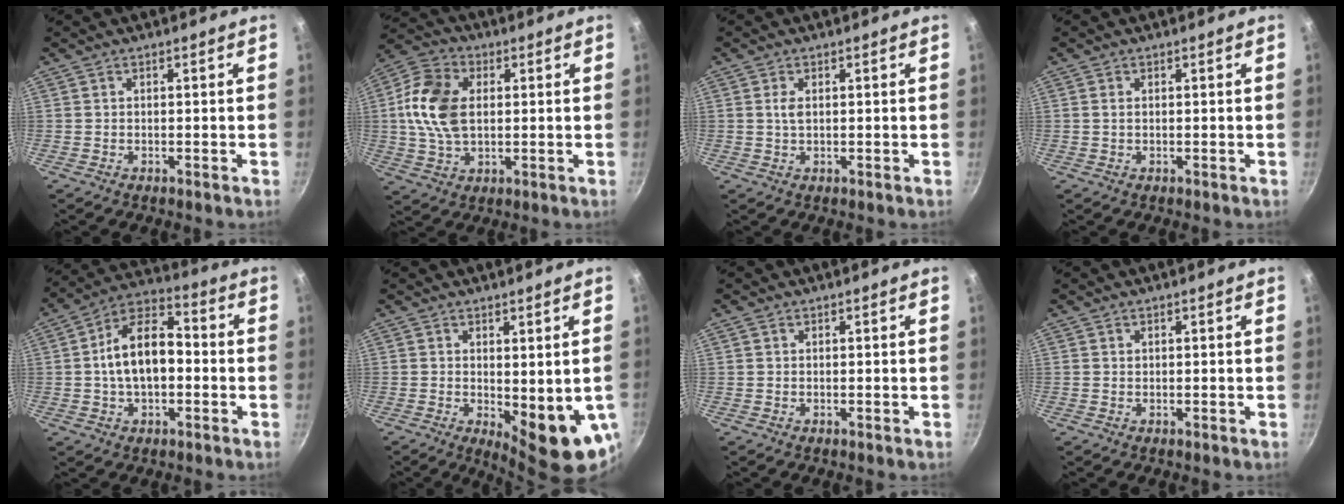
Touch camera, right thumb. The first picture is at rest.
{"total": 13.4, "force": [1.4, 8.9, 10.0], "torque": [-0.175, 0.008, 0.016]}
{"total": 1.8, "force": [0.4, 1.0, 1.5], "torque": [-0.030, 0.001, 0.007]}
{"total": 0.8, "force": [0.1, 0.5, 0.6], "torque": [-0.011, 0.001, 0.001]}
{"total": 13.4, "force": [-0.7, 8.0, 10.7], "torque": [-0.156, 0.041, -0.025]}
{"total": 10.5, "force": [-0.9, 3.9, 9.7], "torque": [-0.108, -0.015, 0.001]}
{"total": 0.0}
{"total": 0.0}